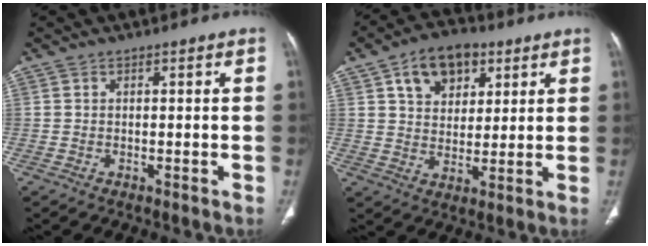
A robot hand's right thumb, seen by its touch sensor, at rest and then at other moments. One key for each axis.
{"total": 11.4, "fx": 5.2, "fy": 7.7, "fz": 6.6, "tx": -0.070, "ty": -0.011, "tz": 0.085}